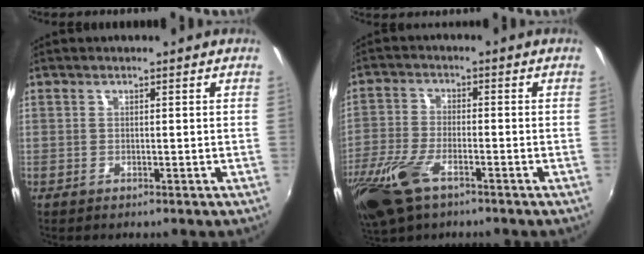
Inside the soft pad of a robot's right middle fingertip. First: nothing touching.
{"total": 11.8, "force": [-6.9, 4.9, 8.2], "torque": [-0.196, -0.027, -0.140]}